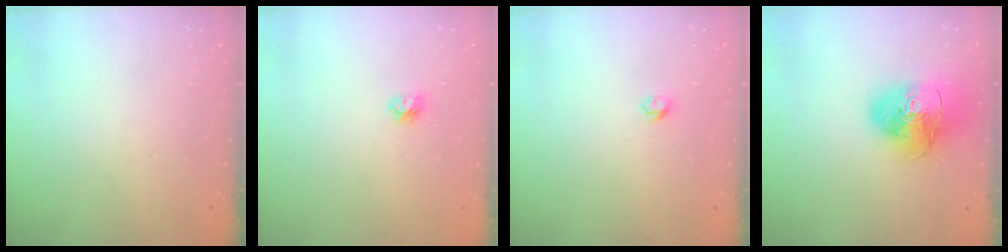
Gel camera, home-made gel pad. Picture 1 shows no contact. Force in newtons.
{"total": 4.0, "press": 4.0, "slide": 0.4}
{"total": 3.4, "press": 3.4, "slide": 0.3}
{"total": 16.7, "press": 16.6, "slide": 2.3}